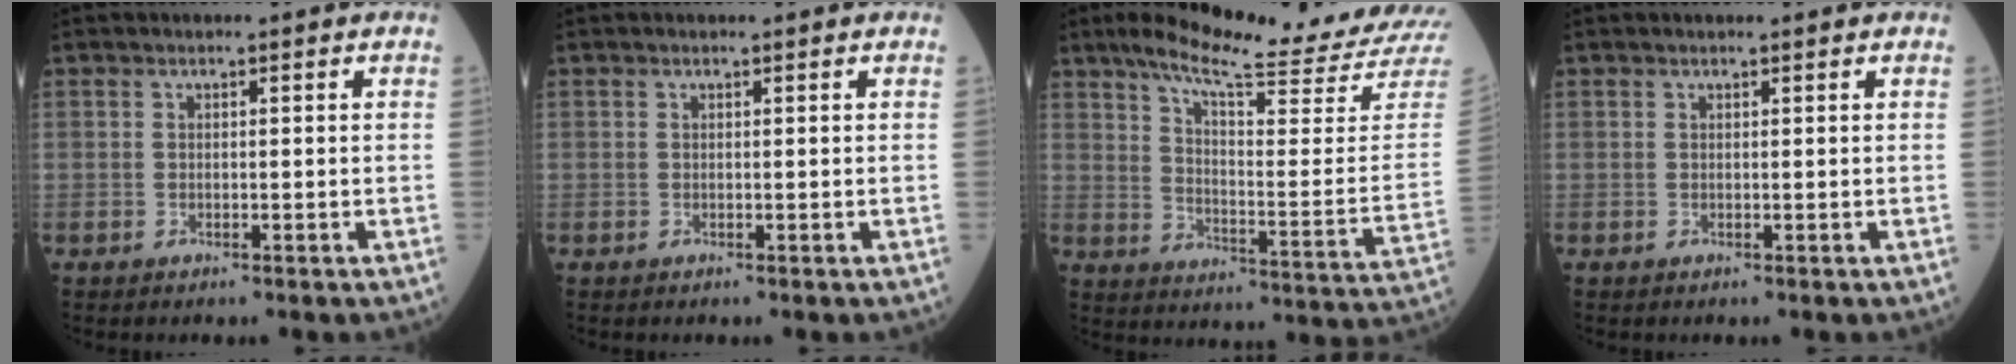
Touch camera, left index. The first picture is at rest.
{"total": 0.5, "force": [0.5, 0.0, 0.1], "torque": [-0.006, 0.000, 0.007]}
{"total": 22.3, "force": [19.7, -1.0, 10.3], "torque": [-0.168, -0.092, 0.258]}
{"total": 1.6, "force": [1.5, 0.1, 0.5], "torque": [-0.009, 0.010, 0.021]}